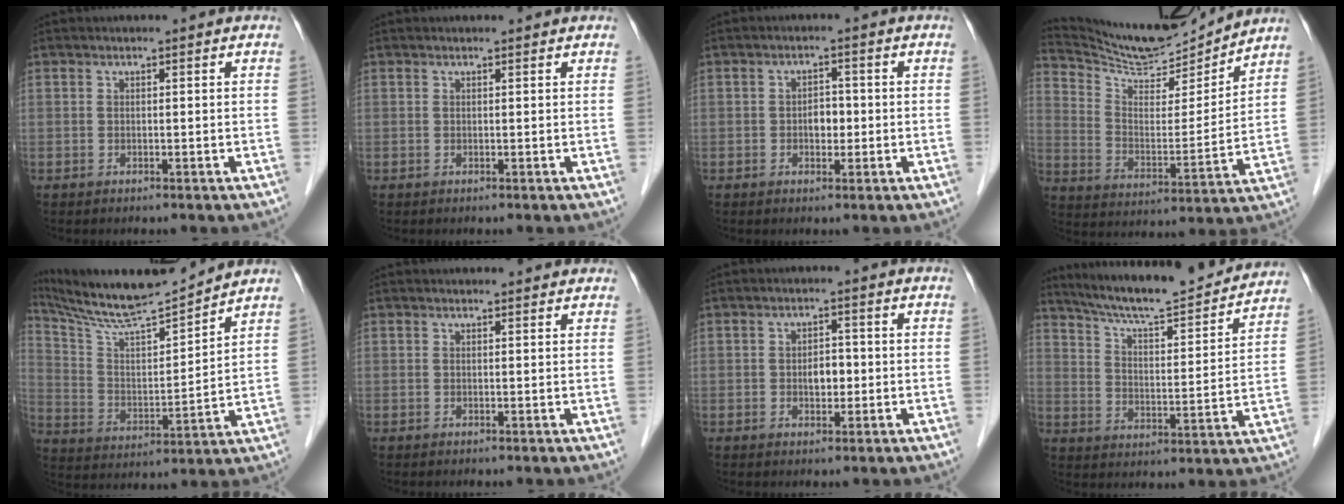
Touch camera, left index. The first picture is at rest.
{"total": 0.6, "force": [0.6, 0.1, 0.1], "torque": [-0.009, 0.003, 0.006]}
{"total": 2.6, "force": [-0.7, 1.6, 1.9], "torque": [-0.027, 0.002, -0.010]}
{"total": 14.6, "force": [14.2, 1.0, 2.9], "torque": [-0.066, -0.012, 0.240]}
{"total": 13.8, "force": [13.0, -0.5, 4.5], "torque": [-0.094, -0.003, 0.236]}
{"total": 2.9, "force": [2.7, 0.8, 0.6], "torque": [-0.010, 0.012, 0.025]}
{"total": 2.8, "force": [-0.6, 1.7, 2.2], "torque": [-0.034, 0.001, -0.008]}
{"total": 18.3, "force": [16.9, 1.4, 7.0], "torque": [-0.116, -0.012, 0.246]}